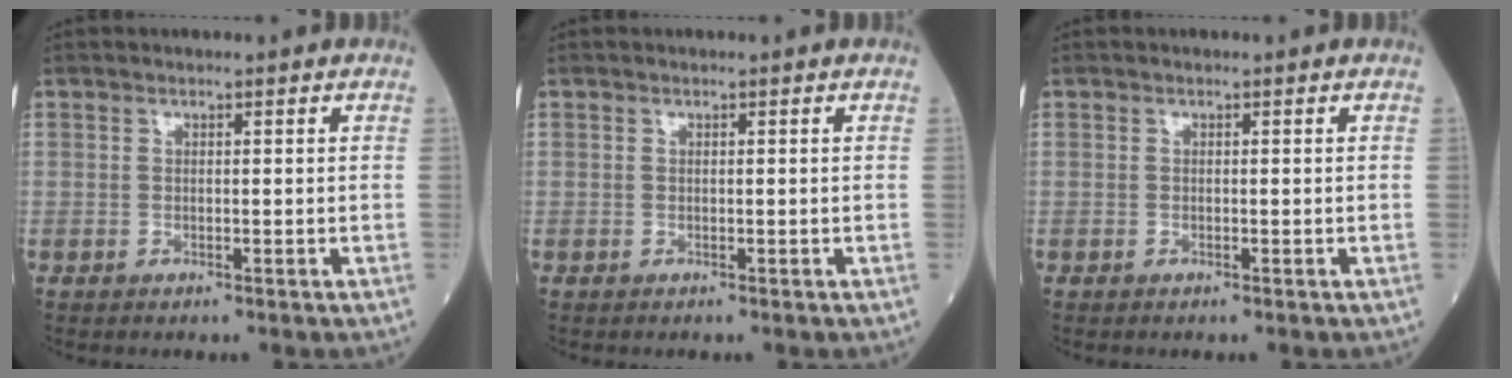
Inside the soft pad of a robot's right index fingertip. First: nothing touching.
{"total": 0.0}
{"total": 0.0}